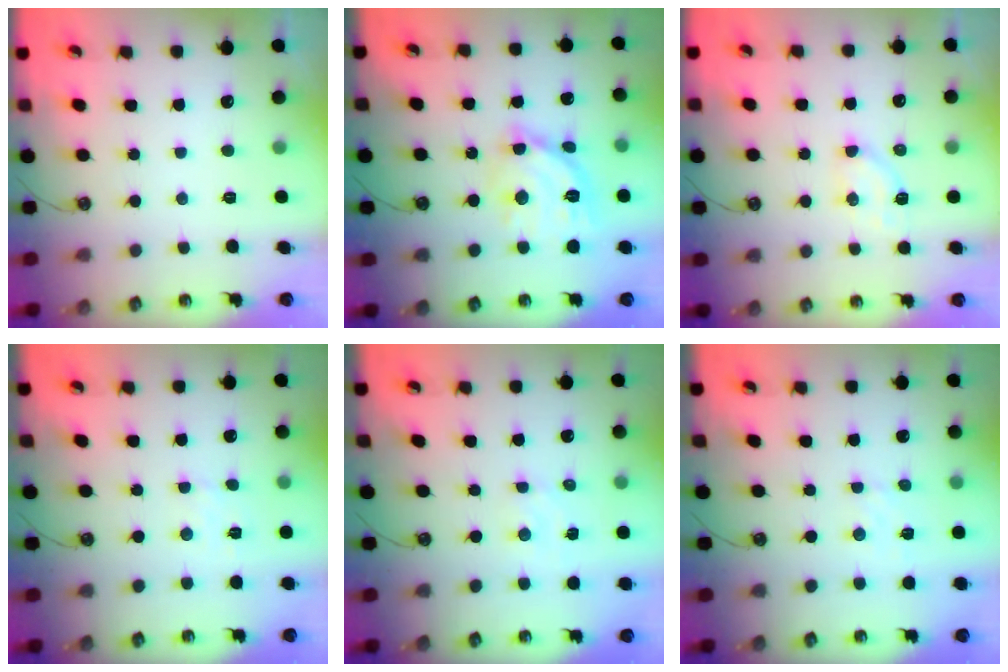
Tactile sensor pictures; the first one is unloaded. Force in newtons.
{"total": 14.2, "press": 14.2, "slide": 1.1}
{"total": 5.1, "press": 5.0, "slide": 1.1}
{"total": 2.9, "press": 2.9, "slide": 0.4}
{"total": 1.8, "press": 1.8, "slide": 0.3}
{"total": 2.6, "press": 2.6, "slide": 0.4}